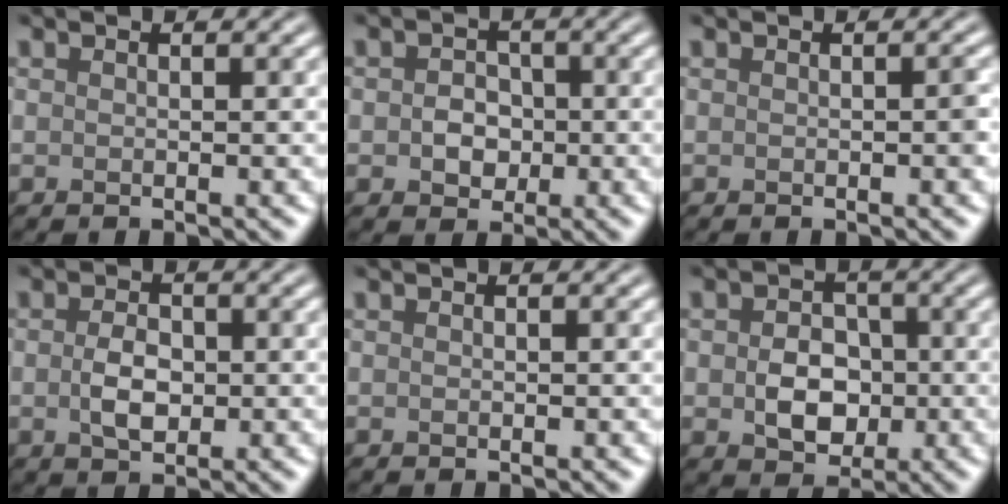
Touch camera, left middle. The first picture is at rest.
{"total": 2.7, "force": [-0.3, 2.2, 1.4], "torque": [-0.018, -0.002, -0.012]}
{"total": 0.5, "force": [-0.2, 0.0, 0.5], "torque": [-0.007, 0.004, -0.001]}
{"total": 3.0, "force": [-0.2, 1.9, 2.3], "torque": [-0.046, -0.002, -0.005]}
{"total": 0.0}
{"total": 4.3, "force": [-0.6, 3.3, 2.7], "torque": [-0.044, -0.004, -0.011]}